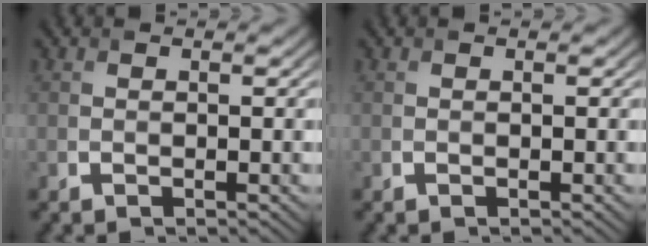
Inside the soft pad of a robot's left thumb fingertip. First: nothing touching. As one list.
[{"total": 0.0}]